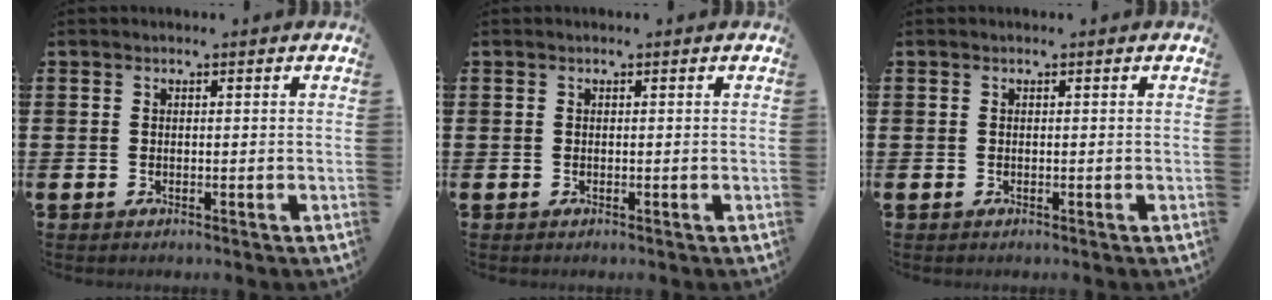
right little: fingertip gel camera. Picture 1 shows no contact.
{"total": 0.0}
{"total": 0.0}